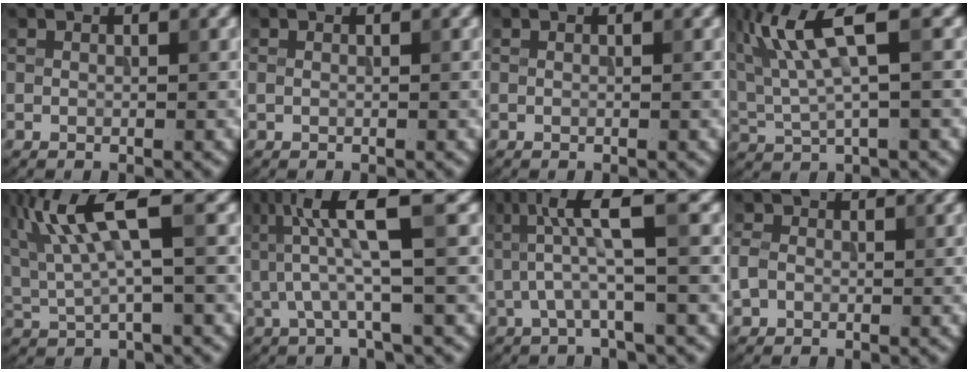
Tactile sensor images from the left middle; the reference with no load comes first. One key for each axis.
{"total": 0.0}
{"total": 0.0}
{"total": 7.6, "fx": 2.7, "fy": 1.9, "fz": 6.8, "tx": -0.153, "ty": 0.012, "tz": 0.056}
{"total": 7.7, "fx": 2.5, "fy": 1.8, "fz": 7.0, "tx": -0.157, "ty": 0.011, "tz": 0.053}
{"total": 6.8, "fx": 1.6, "fy": 1.2, "fz": 6.5, "tx": -0.127, "ty": 0.007, "tz": 0.029}
{"total": 5.7, "fx": 1.3, "fy": 0.8, "fz": 5.5, "tx": -0.118, "ty": 0.008, "tz": 0.025}
{"total": 1.6, "fx": -0.4, "fy": 1.4, "fz": 0.7, "tx": -0.020, "ty": 0.000, "tz": -0.011}